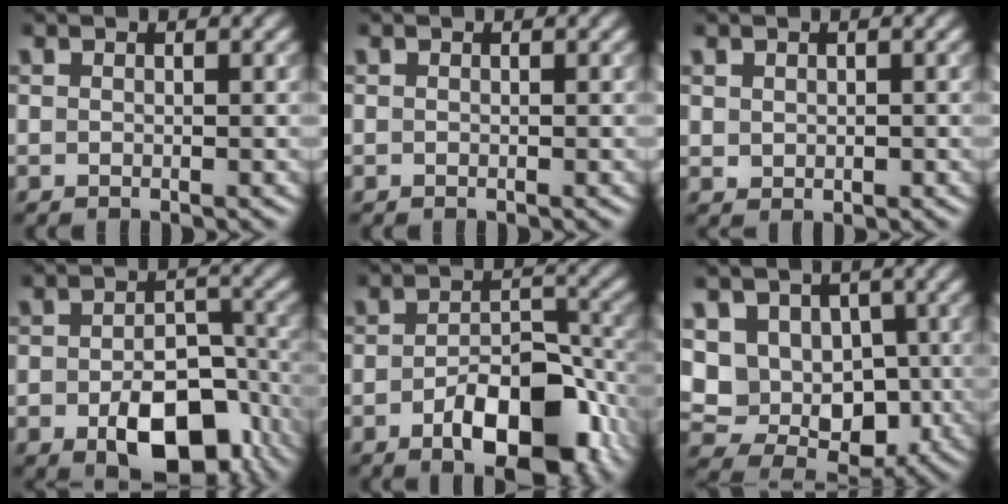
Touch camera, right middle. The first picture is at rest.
{"total": 0.0}
{"total": 0.8, "force": [0.4, 0.6, 0.3], "torque": [-0.006, -0.003, 0.014]}
{"total": 9.9, "force": [-4.4, 5.7, 6.8], "torque": [-0.106, -0.019, -0.052]}
{"total": 8.6, "force": [-4.0, 4.1, 6.4], "torque": [-0.098, 0.002, -0.062]}
{"total": 7.7, "force": [0.3, 6.4, 4.3], "torque": [-0.066, -0.014, 0.000]}